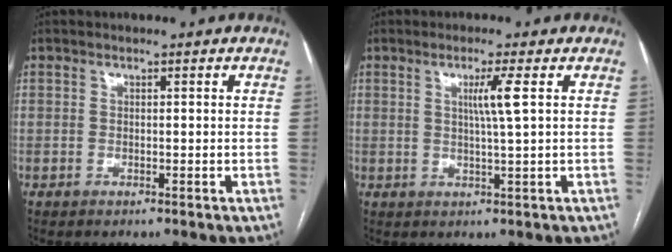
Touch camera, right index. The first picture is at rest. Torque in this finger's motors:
{"motor_torque": [0.28, 0.01, 0.11, 0.07]}